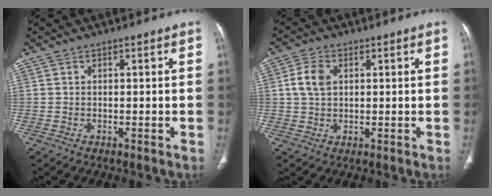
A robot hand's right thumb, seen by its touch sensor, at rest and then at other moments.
{"total": 4.9, "force": [1.1, 3.4, 3.4], "torque": [-0.070, 0.003, 0.021]}